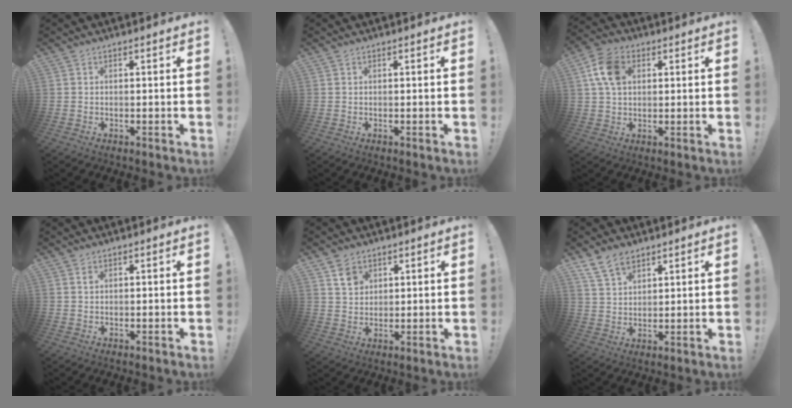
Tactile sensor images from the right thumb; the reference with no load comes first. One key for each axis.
{"total": 0.0}
{"total": 10.2, "fx": 2.6, "fy": 7.1, "fz": 6.8, "tx": -0.130, "ty": 0.012, "tz": 0.053}
{"total": 0.7, "fx": 0.4, "fy": 0.3, "fz": 0.5, "tx": -0.003, "ty": -0.002, "tz": 0.005}
{"total": 5.3, "fx": 3.2, "fy": 3.9, "fz": 1.5, "tx": -0.003, "ty": -0.019, "tz": 0.056}
{"total": 8.1, "fx": 6.0, "fy": 4.5, "fz": 3.2, "tx": -0.062, "ty": -0.024, "tz": 0.118}